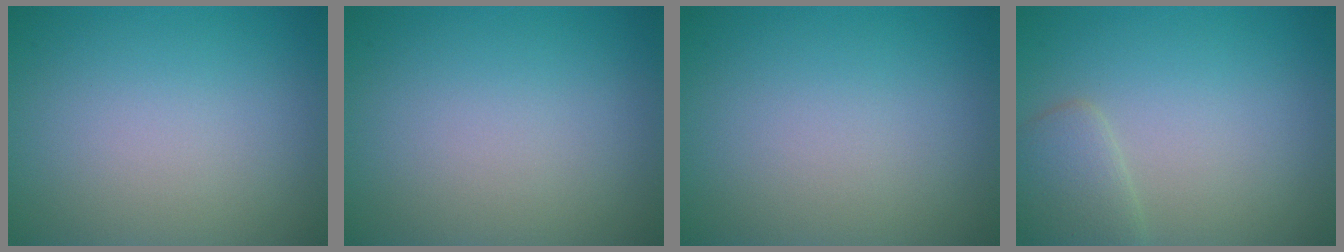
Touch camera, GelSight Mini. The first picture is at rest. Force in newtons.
{"total": 0.0}
{"total": 0.0}
{"total": 2.3, "press": 2.3, "slide": 0.1}